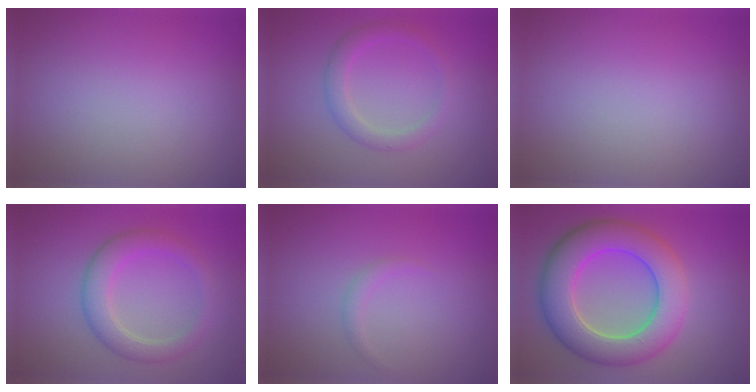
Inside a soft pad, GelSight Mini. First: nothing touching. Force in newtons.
{"total": 2.2, "press": 2.2, "slide": 0.0}
{"total": 0.0}
{"total": 3.8, "press": 3.7, "slide": 0.2}
{"total": 0.9, "press": 0.9, "slide": 0.0}
{"total": 9.3, "press": 9.3, "slide": 0.6}